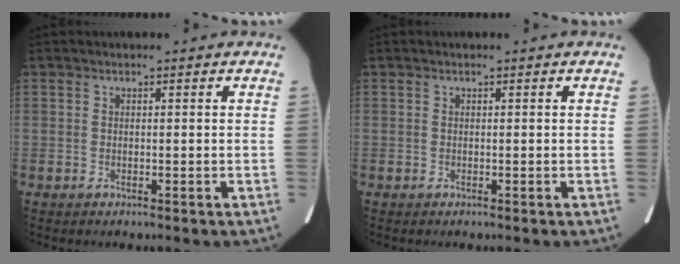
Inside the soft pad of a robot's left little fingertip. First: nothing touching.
{"total": 0.0}